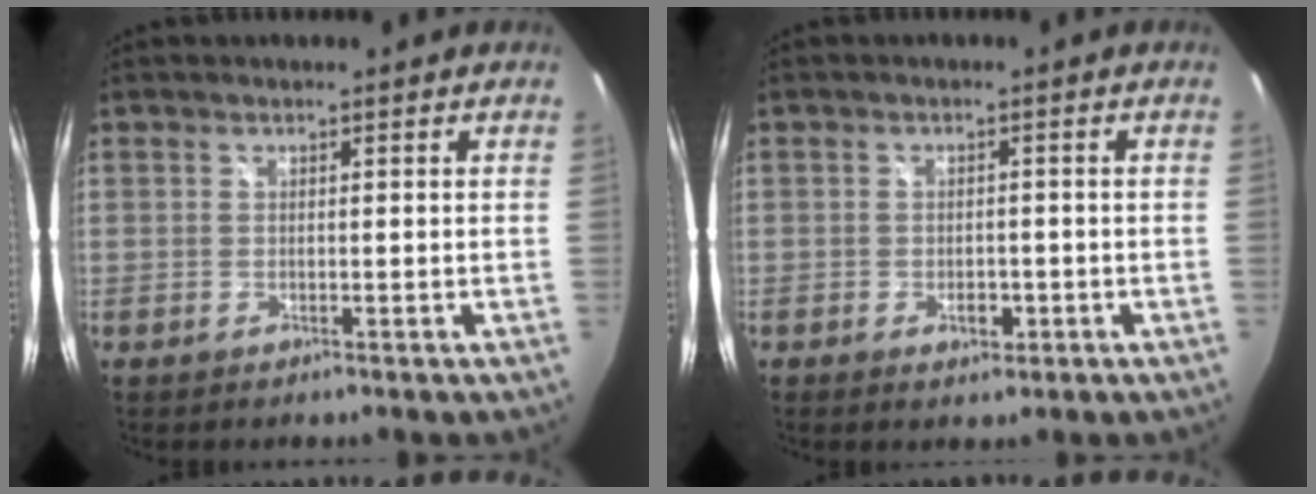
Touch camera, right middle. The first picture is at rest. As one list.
[{"total": 2.8, "force": [-1.2, 1.8, 1.8], "torque": [-0.032, -0.002, -0.015]}]